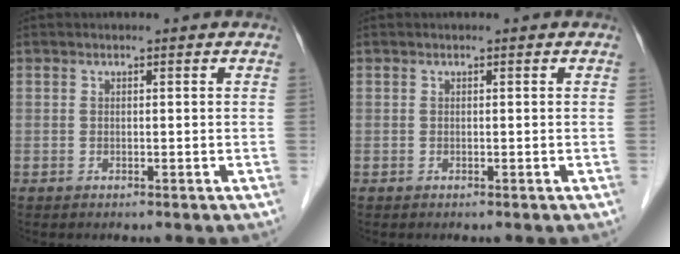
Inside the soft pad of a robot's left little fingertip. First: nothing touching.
{"total": 0.0}